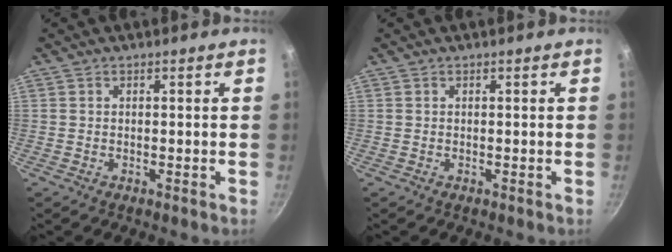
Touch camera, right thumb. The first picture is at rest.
{"total": 0.0}